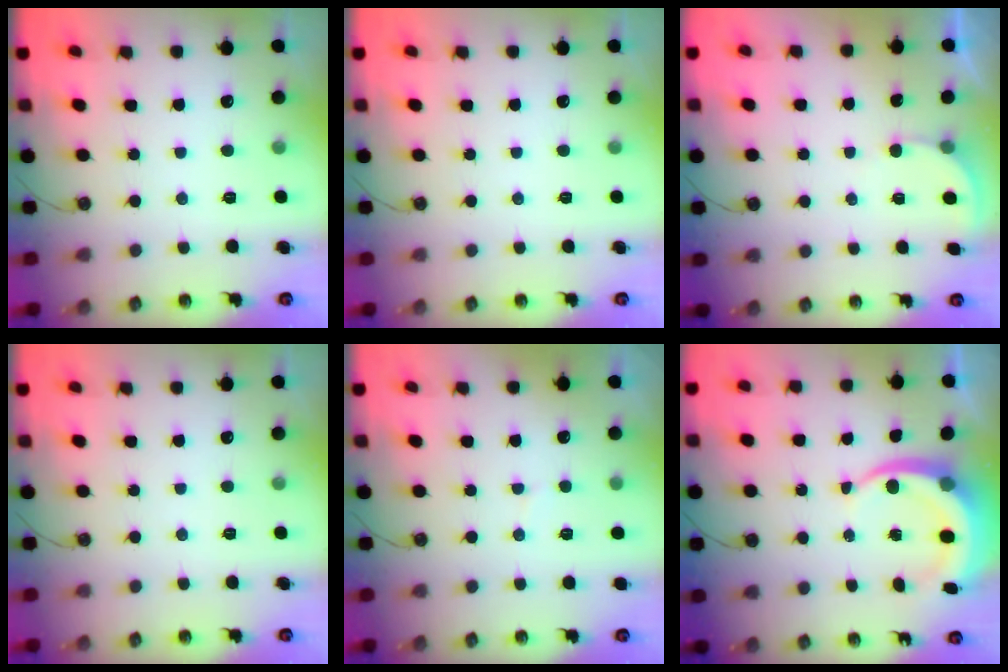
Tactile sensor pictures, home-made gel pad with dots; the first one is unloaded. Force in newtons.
{"total": 0.0}
{"total": 2.7, "press": 2.7, "slide": 0.3}
{"total": 0.0}
{"total": 2.7, "press": 2.4, "slide": 1.2}
{"total": 8.6, "press": 8.4, "slide": 1.5}